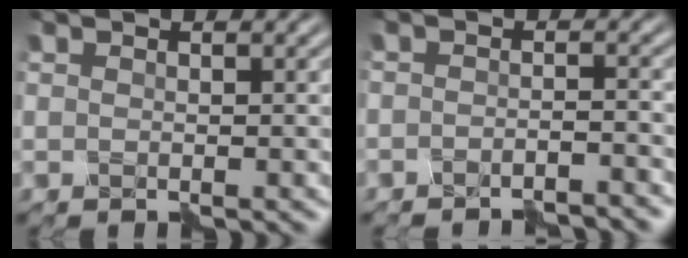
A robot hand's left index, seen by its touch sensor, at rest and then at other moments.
{"total": 3.2, "force": [-3.2, 0.1, 0.5], "torque": [0.002, 0.001, -0.052]}